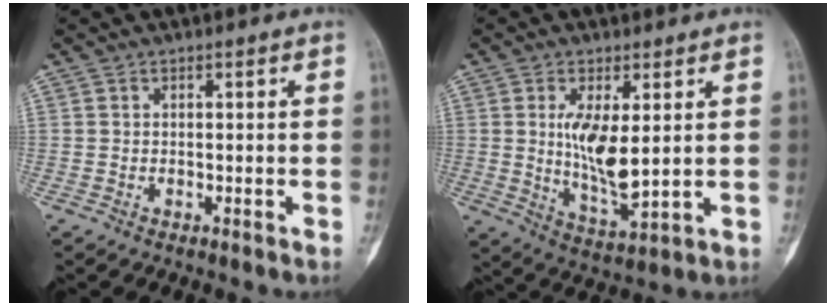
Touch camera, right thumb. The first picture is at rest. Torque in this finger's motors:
{"motor_torque": [0.45, 2.45, 0.54, -0.37, 0.33]}